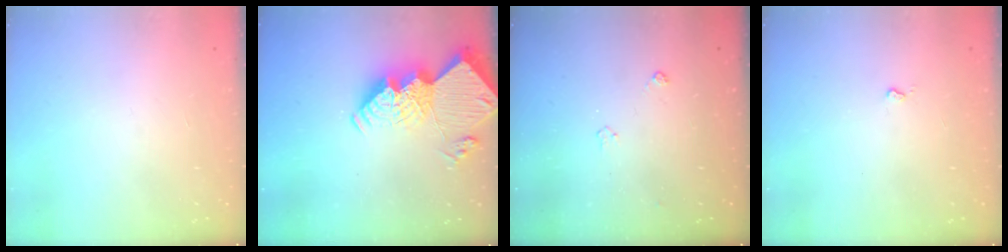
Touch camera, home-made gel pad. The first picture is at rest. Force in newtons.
{"total": 19.8, "press": 19.8, "slide": 1.9}
{"total": 3.6, "press": 3.6, "slide": 0.6}
{"total": 2.7, "press": 2.6, "slide": 0.4}